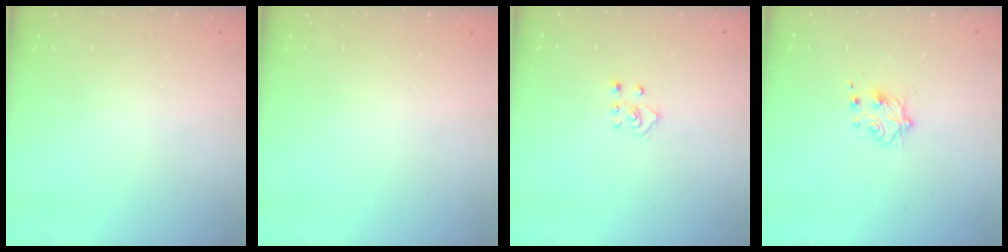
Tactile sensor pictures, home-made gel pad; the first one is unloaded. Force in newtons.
{"total": 0.0}
{"total": 3.0, "press": 3.0, "slide": 0.3}
{"total": 4.9, "press": 4.8, "slide": 0.7}